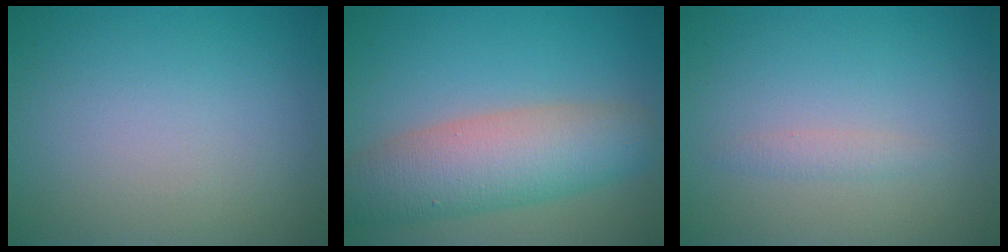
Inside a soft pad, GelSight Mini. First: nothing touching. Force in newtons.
{"total": 7.5, "press": 7.5, "slide": 0.4}
{"total": 1.0, "press": 1.0, "slide": 0.0}